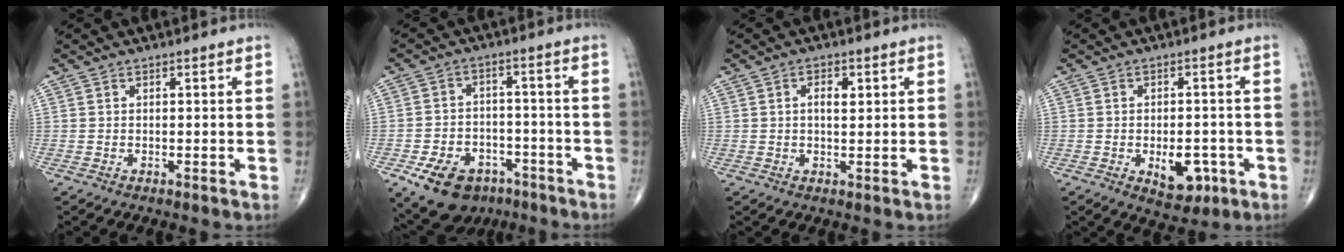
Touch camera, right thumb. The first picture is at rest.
{"total": 13.2, "force": [-7.4, 8.9, 6.3], "torque": [-0.089, 0.042, -0.108]}
{"total": 3.0, "force": [0.8, 1.4, 2.5], "torque": [-0.039, -0.002, 0.011]}
{"total": 7.1, "force": [-2.4, 4.2, 5.3], "torque": [-0.052, 0.008, -0.022]}